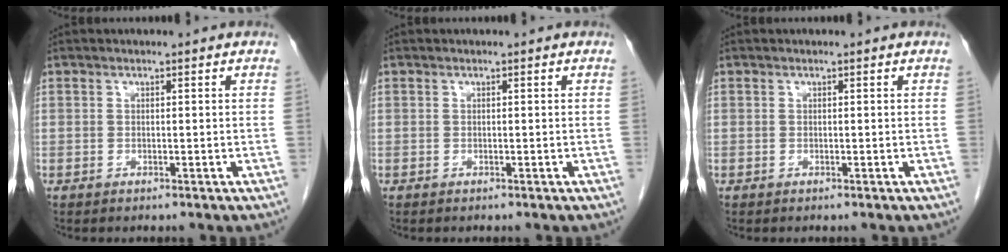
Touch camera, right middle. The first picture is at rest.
{"total": 0.0}
{"total": 0.0}